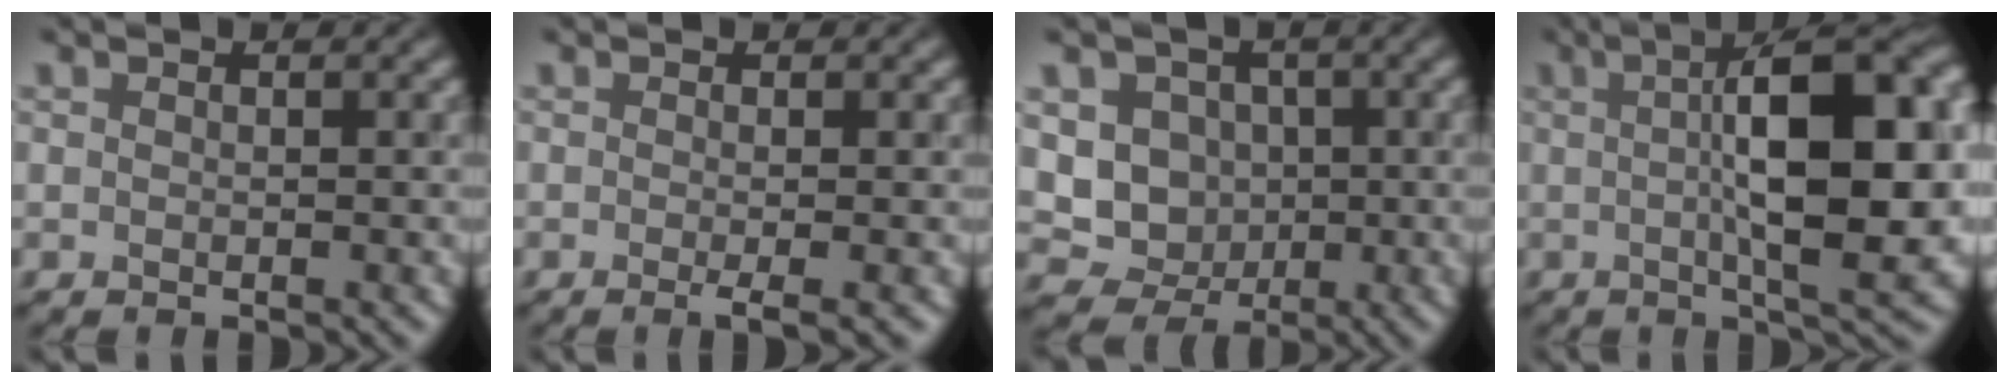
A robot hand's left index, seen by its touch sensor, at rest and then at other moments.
{"total": 2.0, "force": [-0.5, 0.5, 1.9], "torque": [-0.024, -0.008, -0.010]}
{"total": 5.5, "force": [0.5, 5.1, 2.1], "torque": [-0.017, 0.009, -0.007]}
{"total": 14.5, "force": [1.1, 4.7, 13.6], "torque": [-0.163, 0.017, 0.011]}